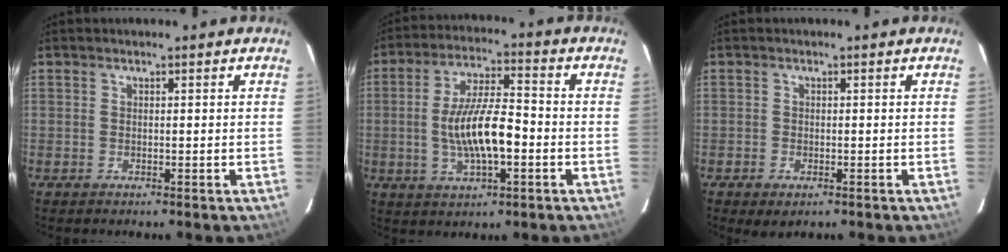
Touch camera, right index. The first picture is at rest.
{"total": 11.7, "force": [-2.3, 3.6, 10.9], "torque": [-0.212, 0.000, -0.036]}
{"total": 2.3, "force": [-1.2, 1.5, 1.3], "torque": [-0.026, -0.009, -0.019]}